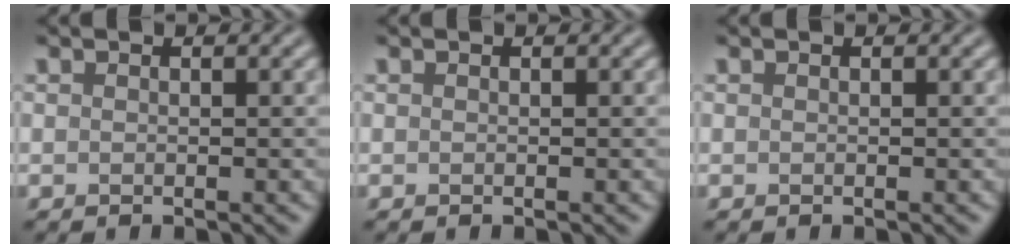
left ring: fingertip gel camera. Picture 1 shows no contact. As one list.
[{"total": 0.0}, {"total": 0.0}]